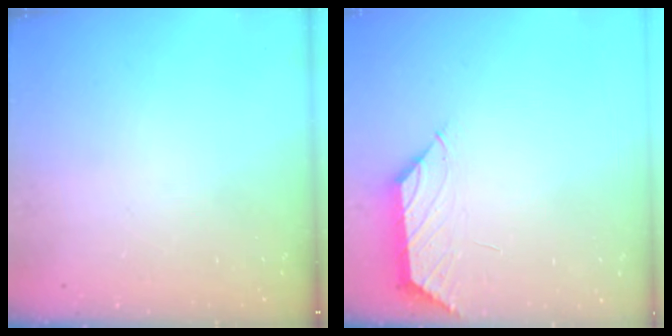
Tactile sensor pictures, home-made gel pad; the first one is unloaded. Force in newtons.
{"total": 1.2, "press": 1.1, "slide": 0.4}